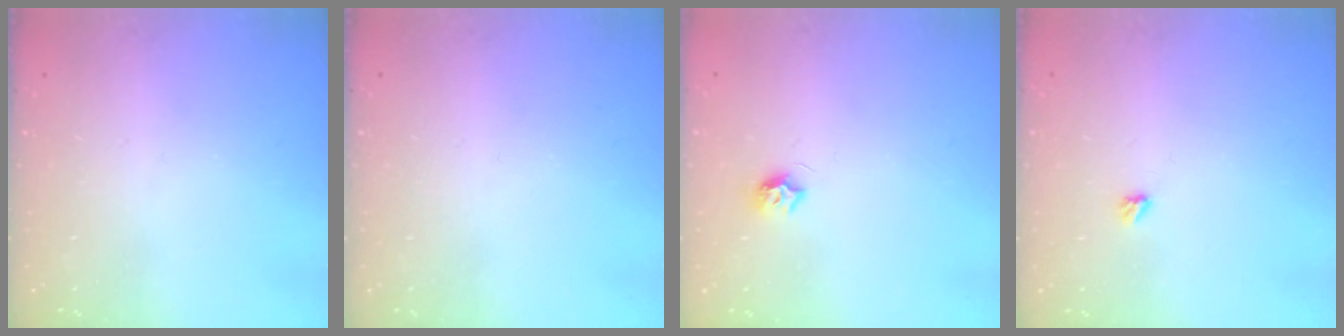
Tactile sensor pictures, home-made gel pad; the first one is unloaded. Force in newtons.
{"total": 0.0}
{"total": 6.6, "press": 6.5, "slide": 0.6}
{"total": 2.9, "press": 2.9, "slide": 0.5}